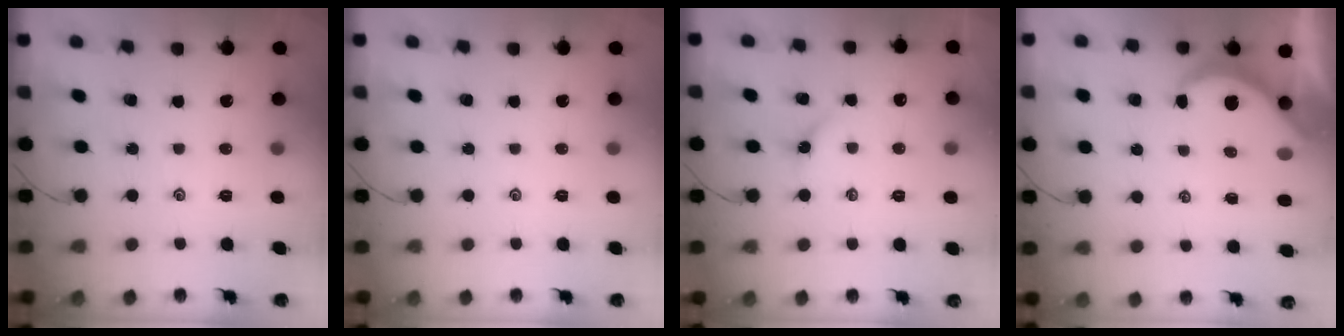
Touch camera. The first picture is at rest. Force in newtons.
{"total": 0.0}
{"total": 4.0, "press": 3.9, "slide": 0.5}
{"total": 6.5, "press": 6.5, "slide": 0.2}